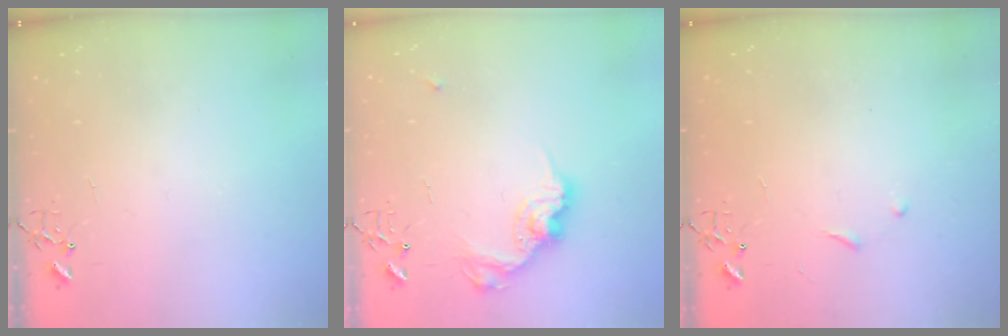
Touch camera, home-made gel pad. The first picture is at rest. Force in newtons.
{"total": 13.5, "press": 13.5, "slide": 0.8}
{"total": 4.0, "press": 3.9, "slide": 0.6}